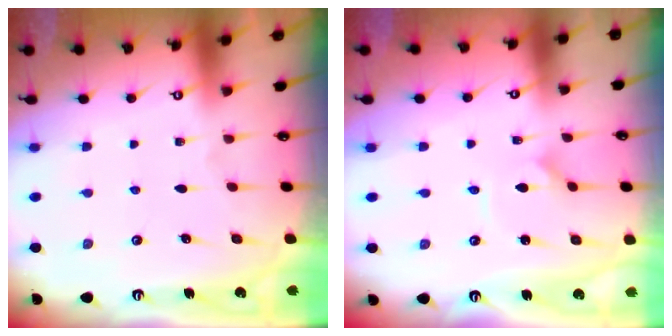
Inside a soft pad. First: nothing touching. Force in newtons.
{"total": 2.9, "press": 2.9, "slide": 0.3}